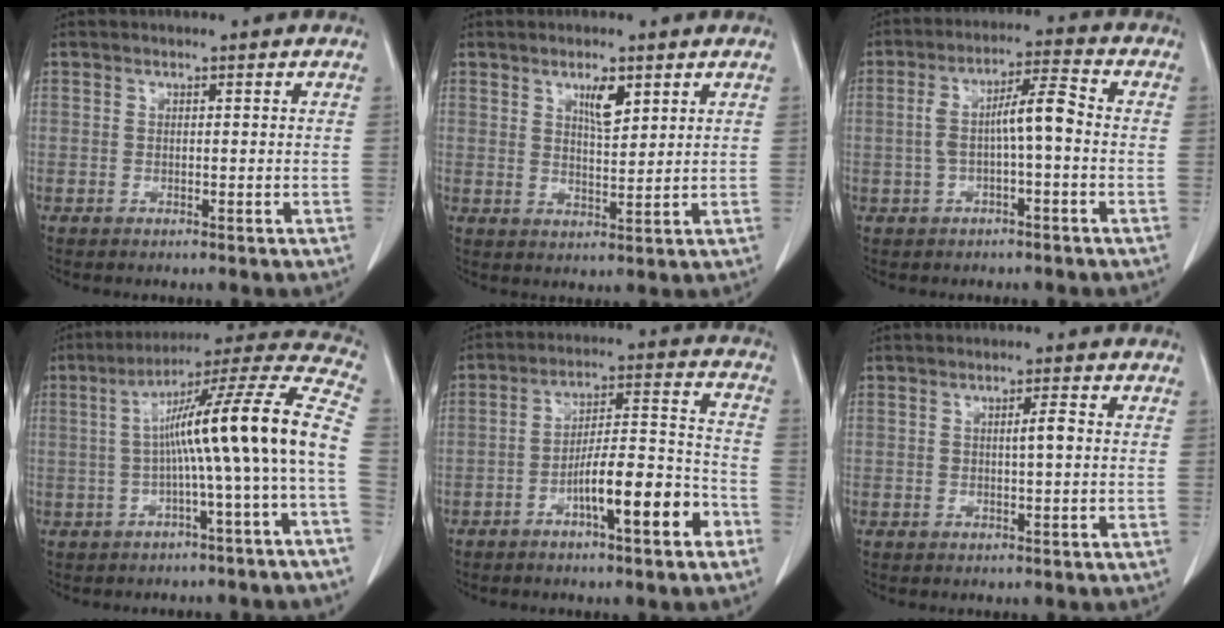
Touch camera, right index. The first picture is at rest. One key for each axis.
{"total": 4.3, "fx": 2.4, "fy": 1.2, "fz": 3.3, "tx": -0.059, "ty": -0.003, "tz": 0.043}
{"total": 7.1, "fx": -0.6, "fy": 1.1, "fz": 6.9, "tx": -0.132, "ty": 0.027, "tz": -0.010}
{"total": 15.8, "fx": -1.2, "fy": -1.4, "fz": 15.7, "tx": -0.228, "ty": 0.036, "tz": -0.025}
{"total": 11.6, "fx": -5.7, "fy": 1.6, "fz": 10.0, "tx": -0.159, "ty": 0.020, "tz": -0.091}
{"total": 2.5, "fx": 0.2, "fy": 0.2, "fz": 2.5, "tx": -0.042, "ty": 0.001, "tz": 0.004}